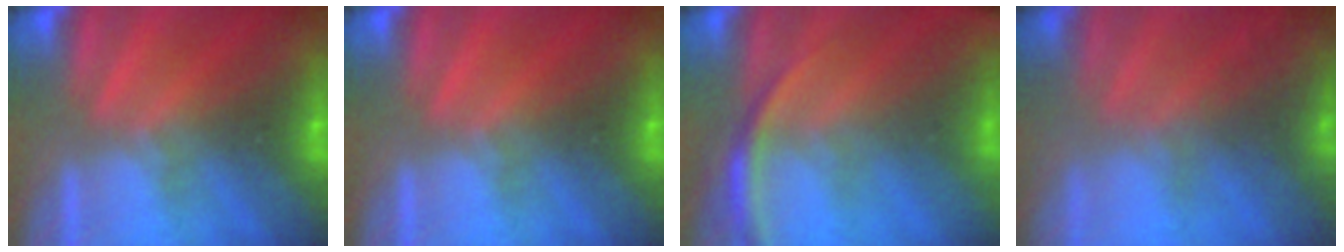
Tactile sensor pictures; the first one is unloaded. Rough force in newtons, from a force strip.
{"total": 0.0}
{"total": 2.8}
{"total": 10.5}